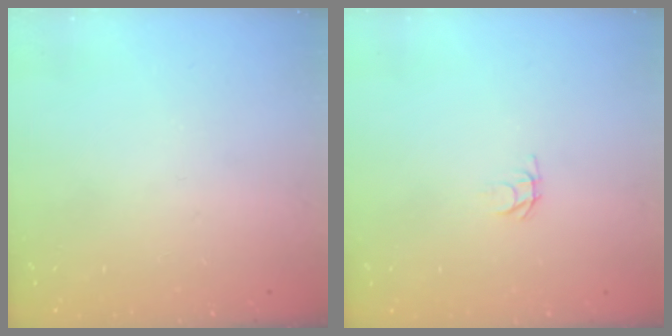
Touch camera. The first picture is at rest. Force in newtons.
{"total": 2.5, "press": 2.5, "slide": 0.3}